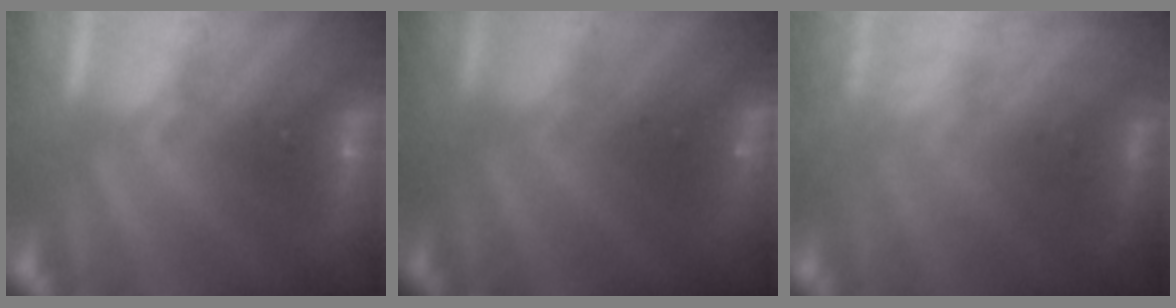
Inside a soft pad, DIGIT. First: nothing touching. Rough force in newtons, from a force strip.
{"total": 1.5}
{"total": 7.4}